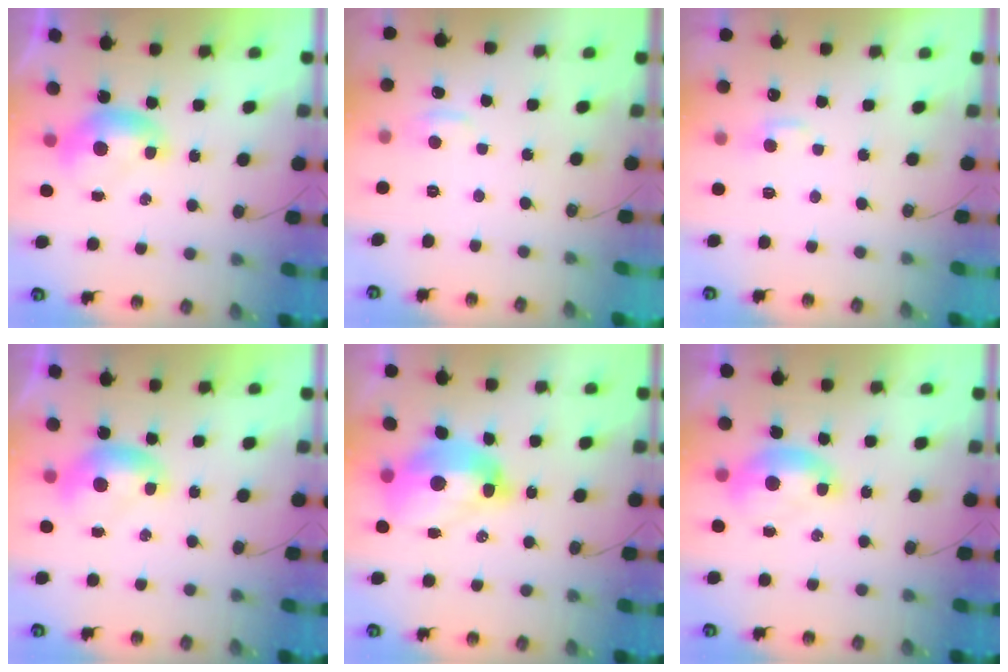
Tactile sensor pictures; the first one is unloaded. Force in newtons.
{"total": 0.8, "press": 0.1, "slide": 0.8}
{"total": 1.3, "press": 1.2, "slide": 0.5}
{"total": 0.0}
{"total": 8.6, "press": 8.6, "slide": 1.0}
{"total": 1.7, "press": 1.6, "slide": 0.7}